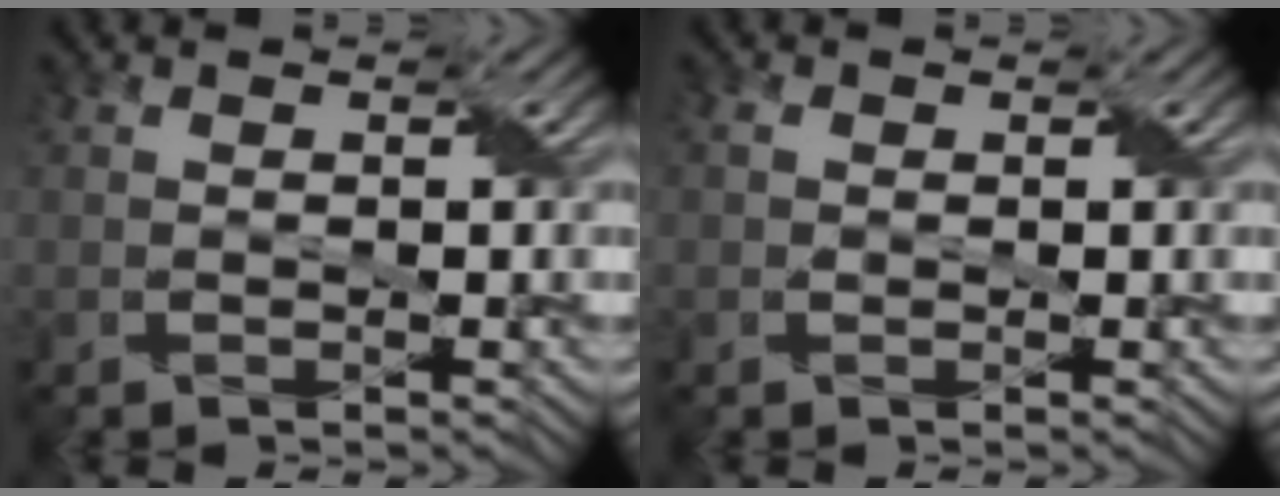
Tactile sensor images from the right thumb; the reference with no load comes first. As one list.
[{"total": 1.0, "force": [0.1, 0.8, 0.5], "torque": [-0.014, 0.004, -0.001]}]